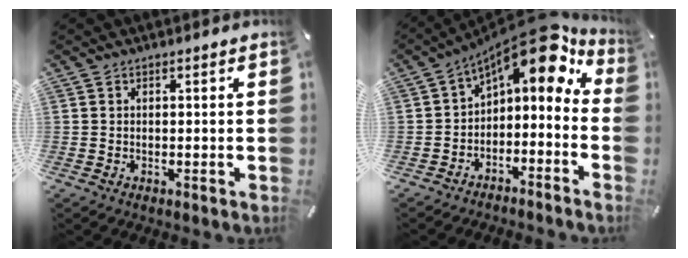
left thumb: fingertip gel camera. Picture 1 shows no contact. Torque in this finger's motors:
{"motor_torque": [1.73, 3.27, 1.00, 0.83, 0.15]}